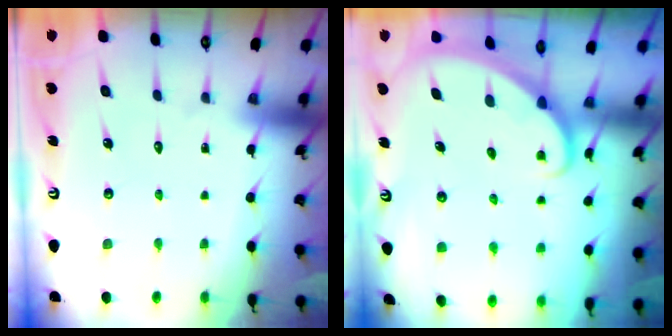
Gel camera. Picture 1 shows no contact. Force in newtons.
{"total": 1.7, "press": 1.7, "slide": 0.1}